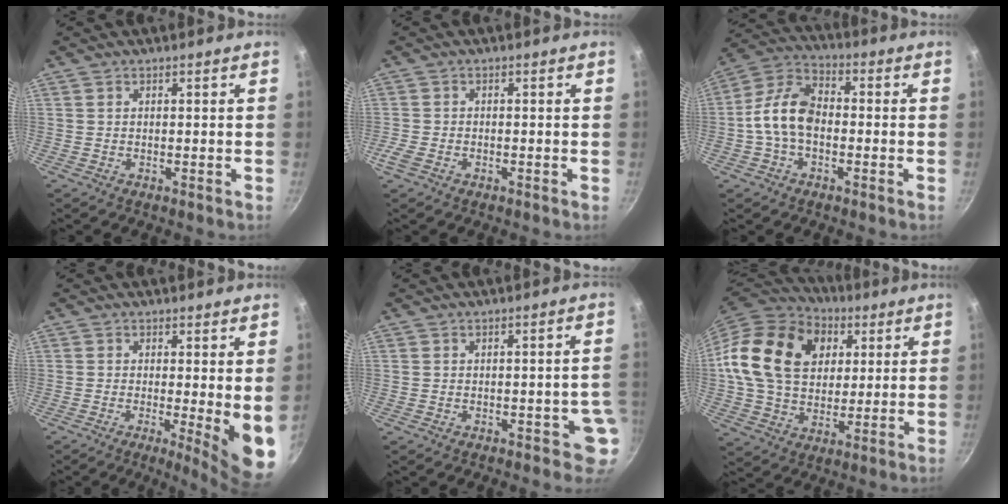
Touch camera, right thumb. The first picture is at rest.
{"total": 2.7, "force": [-1.4, 1.7, 1.7], "torque": [-0.044, 0.002, -0.031]}
{"total": 10.9, "force": [-1.3, 7.0, 8.3], "torque": [-0.140, 0.039, -0.044]}
{"total": 8.2, "force": [-0.8, 1.5, 8.1], "torque": [-0.102, -0.020, -0.009]}
{"total": 3.8, "force": [-1.1, 2.1, 2.9], "torque": [-0.011, 0.012, -0.014]}
{"total": 22.3, "force": [5.8, 16.5, 13.8], "torque": [-0.219, 0.009, 0.098]}